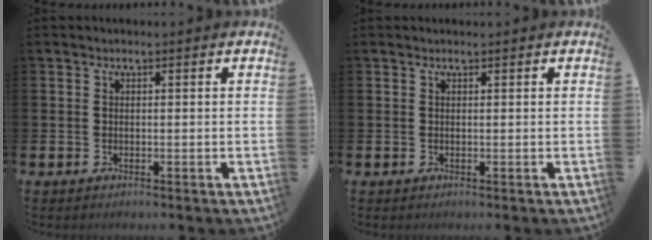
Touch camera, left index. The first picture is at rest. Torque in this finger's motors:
{"motor_torque": [0.21, -0.38, -0.14, -0.02]}